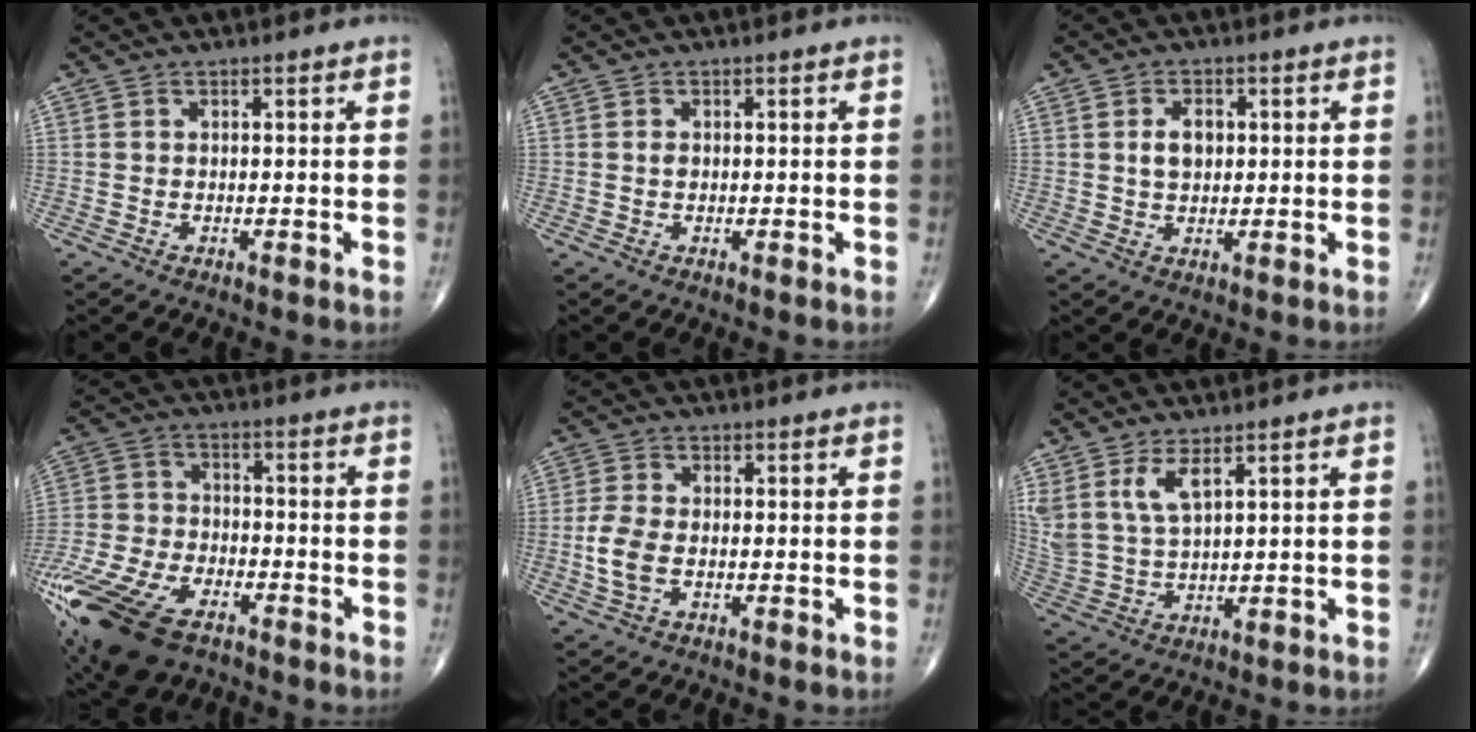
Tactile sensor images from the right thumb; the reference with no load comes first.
{"total": 0.7, "force": [0.0, 0.5, 0.5], "torque": [-0.006, 0.001, 0.000]}
{"total": 4.3, "force": [0.8, 2.9, 3.1], "torque": [-0.044, -0.001, 0.013]}
{"total": 20.8, "force": [-12.3, 10.6, 13.1], "torque": [-0.321, 0.006, -0.228]}
{"total": 5.4, "force": [-1.1, 3.0, 4.4], "torque": [-0.101, 0.006, -0.022]}
{"total": 7.6, "force": [4.3, 2.8, 5.6], "torque": [-0.124, -0.019, 0.098]}